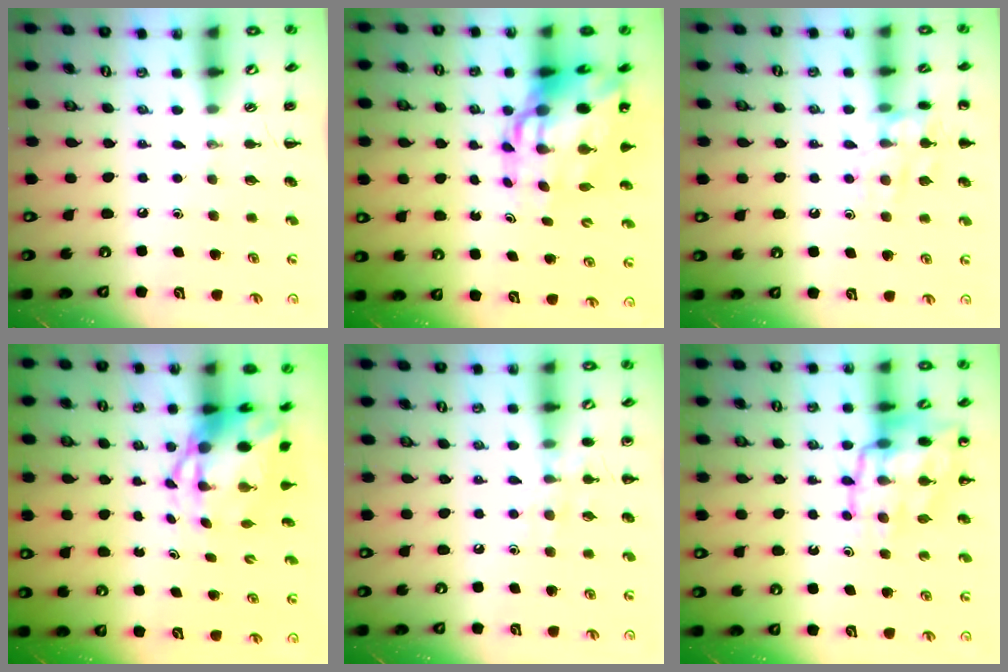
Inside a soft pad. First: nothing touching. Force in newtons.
{"total": 14.4, "press": 13.9, "slide": 4.0}
{"total": 11.8, "press": 11.7, "slide": 0.6}
{"total": 6.4, "press": 6.2, "slide": 1.7}
{"total": 7.1, "press": 7.0, "slide": 1.1}
{"total": 15.6, "press": 15.5, "slide": 2.2}